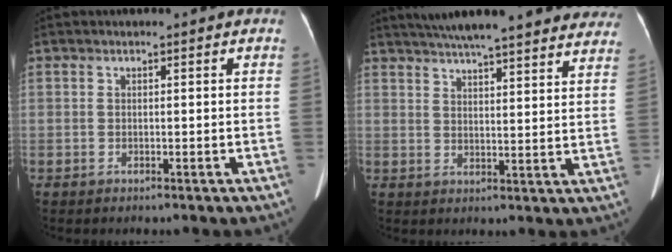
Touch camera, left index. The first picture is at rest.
{"total": 26.4, "force": [23.2, 3.8, 12.2], "torque": [-0.192, -0.013, 0.282]}